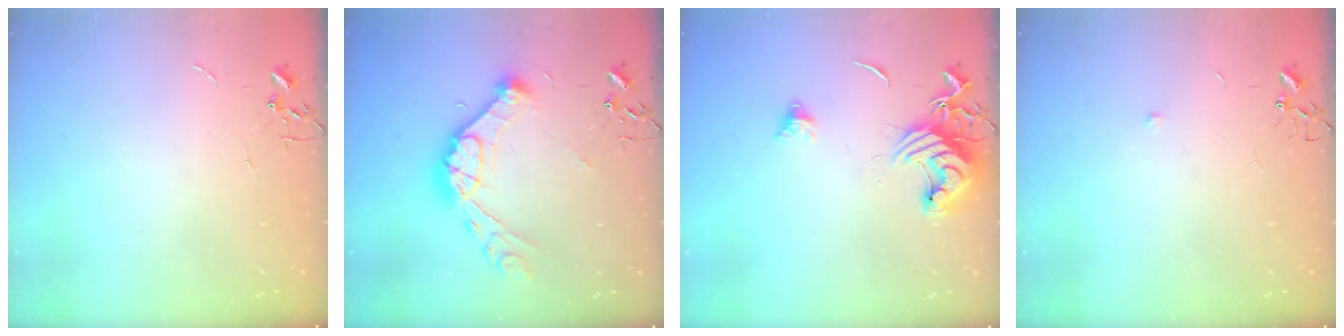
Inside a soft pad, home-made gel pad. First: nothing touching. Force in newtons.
{"total": 15.3, "press": 15.2, "slide": 1.5}
{"total": 13.8, "press": 13.7, "slide": 1.6}
{"total": 4.7, "press": 4.6, "slide": 0.7}